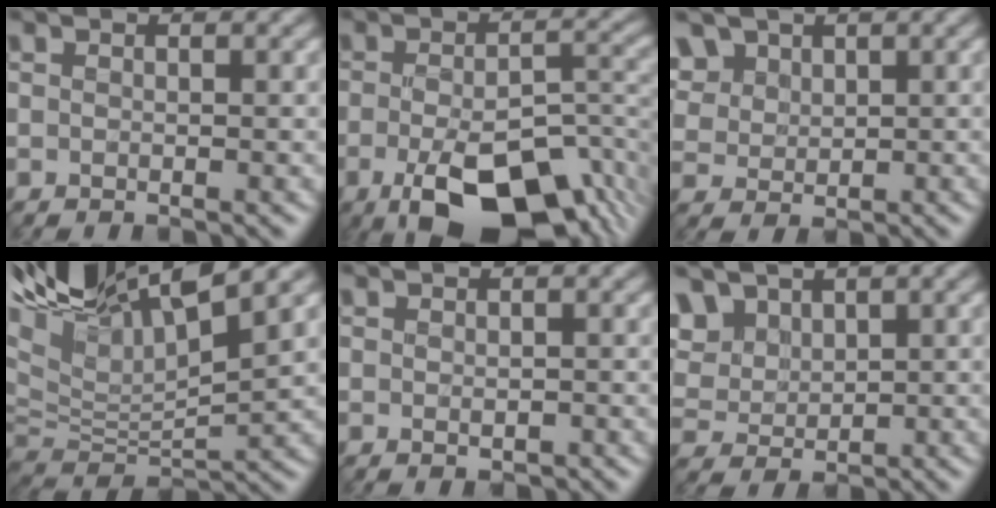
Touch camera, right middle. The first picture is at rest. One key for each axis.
{"total": 11.6, "fx": -5.9, "fy": 4.9, "fz": 8.7, "tx": -0.156, "ty": -0.020, "tz": -0.087}
{"total": 8.6, "fx": 4.8, "fy": 6.2, "fz": 3.5, "tx": -0.095, "ty": 0.023, "tz": 0.076}
{"total": 13.6, "fx": 8.6, "fy": 4.4, "fz": 9.5, "tx": -0.217, "ty": 0.039, "tz": 0.155}
{"total": 0.8, "fx": -0.3, "fy": 0.6, "fz": 0.6, "tx": -0.007, "ty": -0.005, "tz": -0.002}
{"total": 6.6, "fx": 3.7, "fy": 4.6, "fz": 3.1, "tx": -0.097, "ty": 0.014, "tz": 0.068}